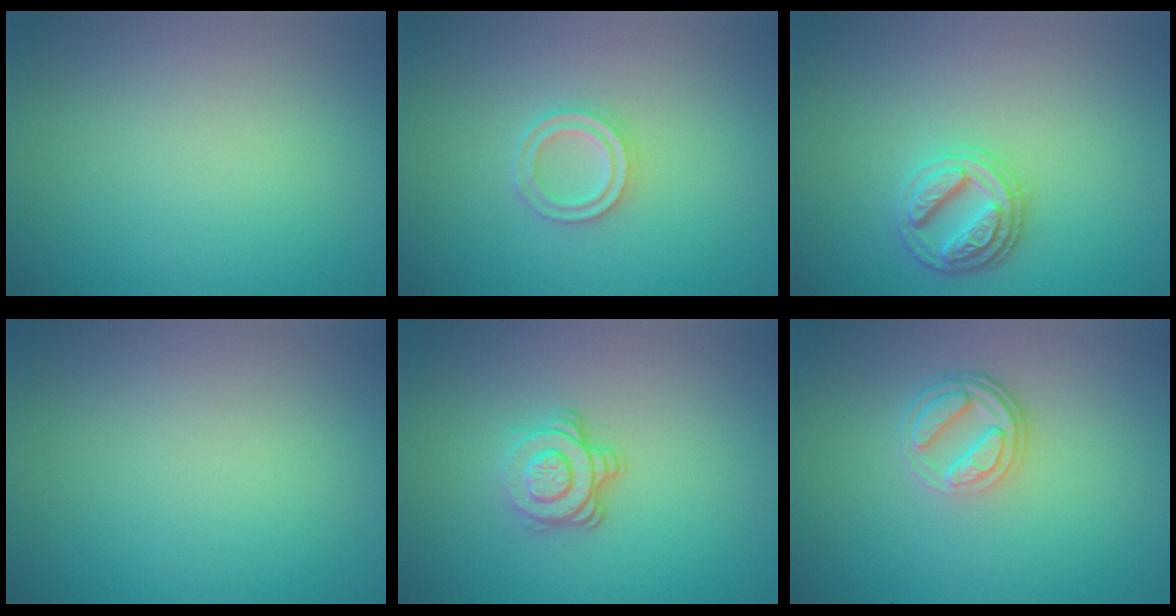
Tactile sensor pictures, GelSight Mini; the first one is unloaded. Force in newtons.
{"total": 2.2, "press": 2.2, "slide": 0.5}
{"total": 2.9, "press": 2.8, "slide": 0.8}
{"total": 0.0}
{"total": 3.6, "press": 2.6, "slide": 2.5}
{"total": 3.7, "press": 2.8, "slide": 2.4}